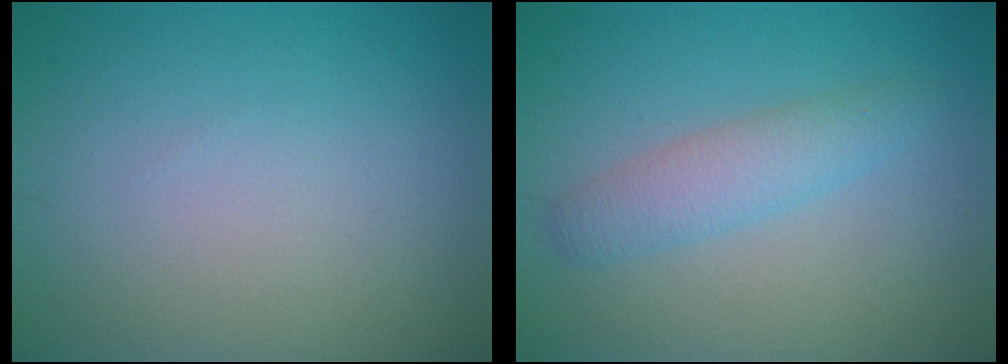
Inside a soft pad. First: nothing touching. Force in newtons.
{"total": 2.8, "press": 2.8, "slide": 0.1}